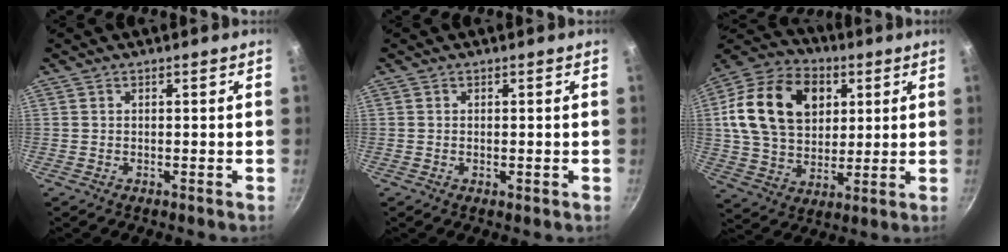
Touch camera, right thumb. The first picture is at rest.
{"total": 0.9, "force": [-0.1, 0.5, 0.7], "torque": [-0.011, 0.000, -0.003]}
{"total": 21.1, "force": [5.6, 15.2, 13.5], "torque": [-0.219, 0.004, 0.092]}